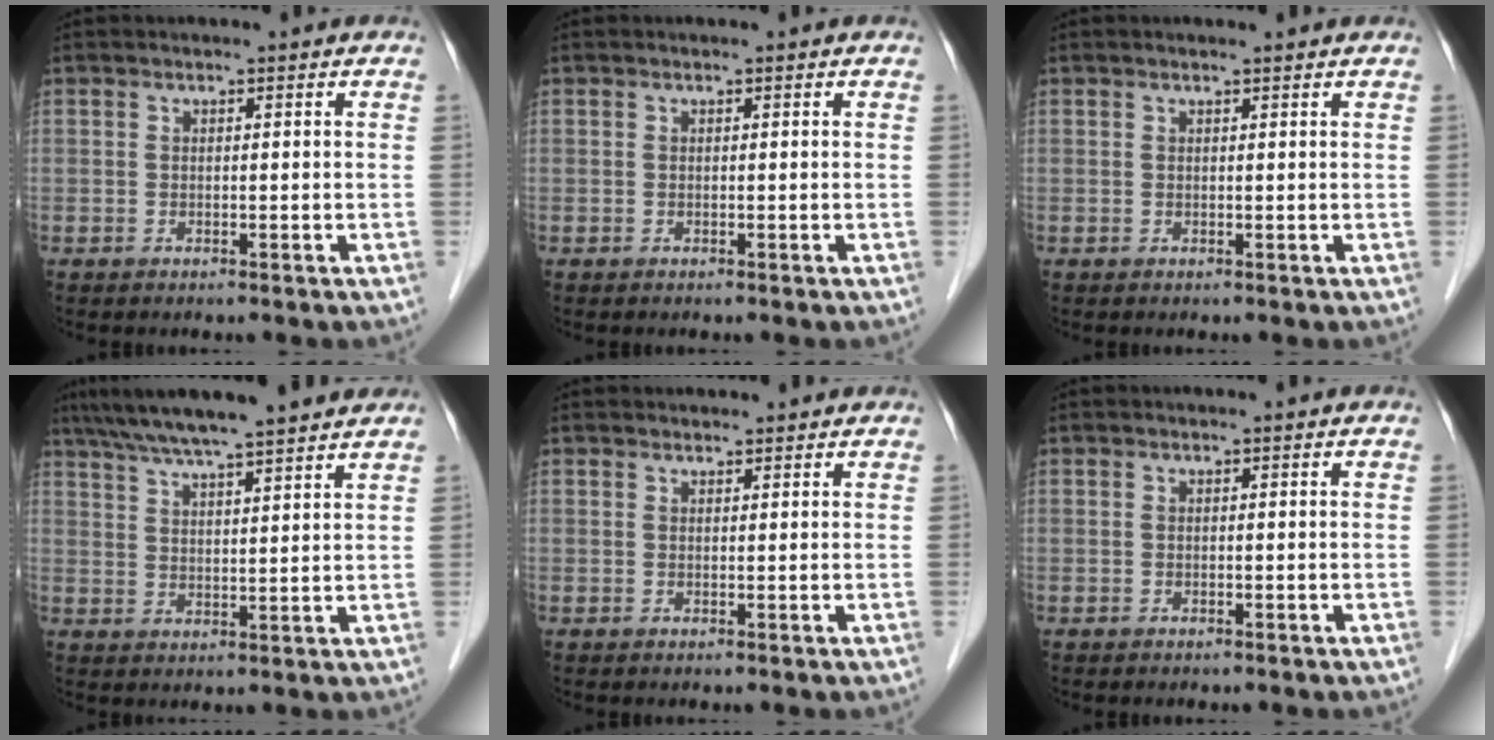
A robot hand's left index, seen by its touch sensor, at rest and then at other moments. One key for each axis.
{"total": 0.0}
{"total": 1.1, "fx": 1.1, "fy": 0.0, "fz": 0.4, "tx": -0.008, "ty": 0.007, "tz": 0.015}
{"total": 13.9, "fx": 11.8, "fy": 0.6, "fz": 7.3, "tx": -0.123, "ty": 0.031, "tz": 0.174}
{"total": 1.9, "fx": 1.8, "fy": 0.5, "fz": 0.2, "tx": -0.008, "ty": 0.013, "tz": 0.024}
{"total": 0.0}